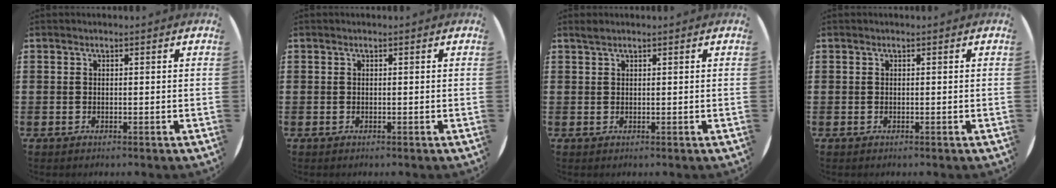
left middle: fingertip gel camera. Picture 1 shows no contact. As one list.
[{"total": 0.0}, {"total": 0.6, "force": [0.5, 0.0, 0.1], "torque": [-0.004, -0.001, 0.011]}, {"total": 0.0}]